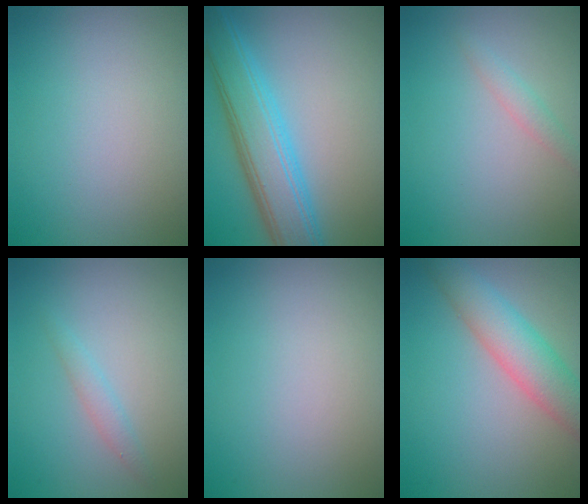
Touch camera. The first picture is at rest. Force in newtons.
{"total": 6.9, "press": 6.9, "slide": 0.1}
{"total": 1.3, "press": 1.3, "slide": 0.0}
{"total": 1.2, "press": 1.2, "slide": 0.1}
{"total": 0.0}
{"total": 5.3, "press": 5.3, "slide": 0.0}